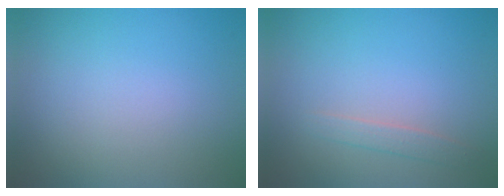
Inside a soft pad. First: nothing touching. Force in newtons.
{"total": 1.1, "press": 1.1, "slide": 0.1}